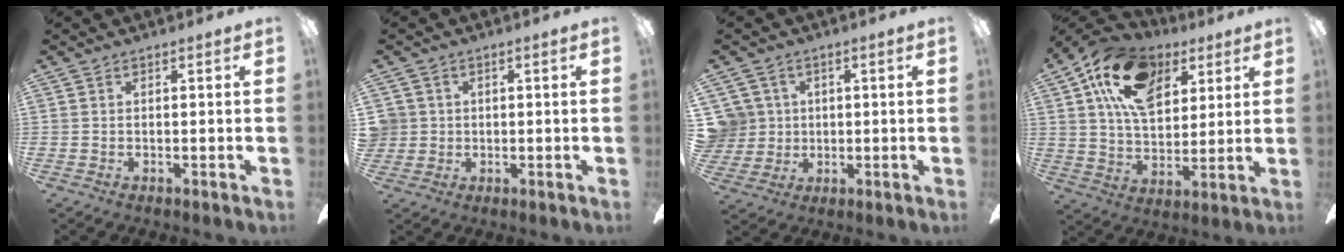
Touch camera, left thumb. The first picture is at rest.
{"total": 3.7, "force": [0.6, 3.7, 0.3], "torque": [-0.017, 0.012, 0.013]}
{"total": 7.5, "force": [1.8, 7.2, 0.7], "torque": [-0.042, 0.002, 0.039]}
{"total": 17.9, "force": [9.0, 11.0, 10.8], "torque": [-0.190, -0.012, 0.164]}